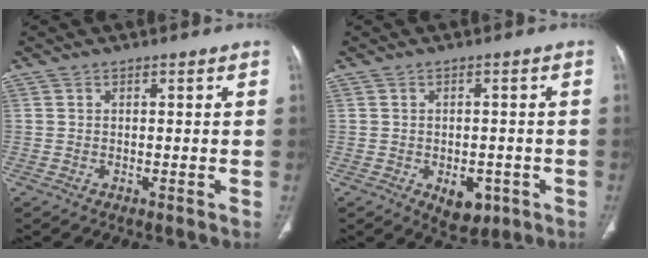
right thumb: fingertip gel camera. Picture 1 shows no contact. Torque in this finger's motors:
{"motor_torque": [4.53, 0.47, 0.12, -0.53, -0.05]}